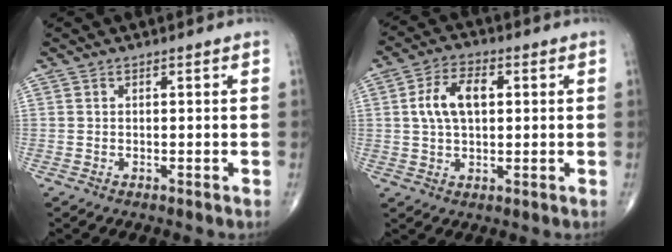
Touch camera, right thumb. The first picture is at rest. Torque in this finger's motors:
{"motor_torque": [-0.12, -0.03, 0.24, -0.02, 0.26]}